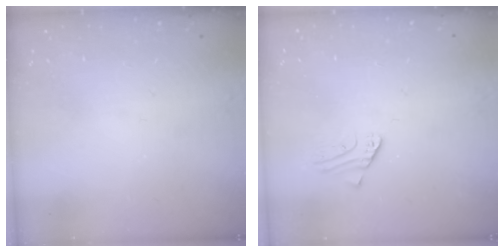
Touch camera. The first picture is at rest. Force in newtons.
{"total": 1.8, "press": 1.8, "slide": 0.1}